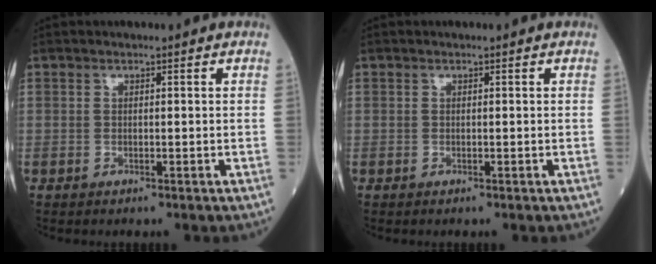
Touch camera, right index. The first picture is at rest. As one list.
[{"total": 0.0}]